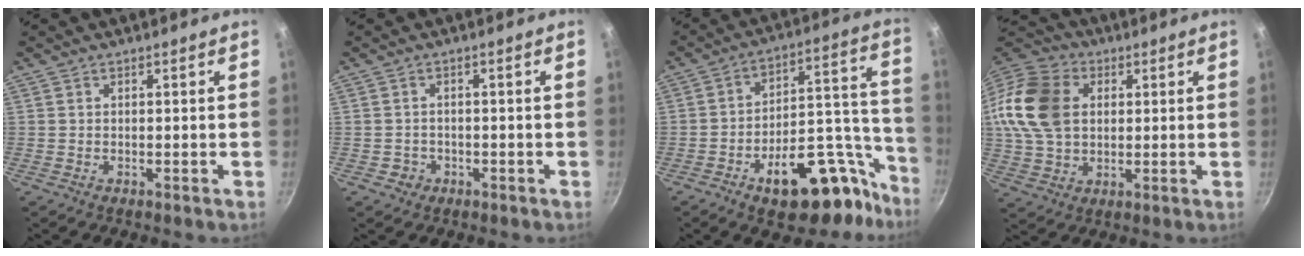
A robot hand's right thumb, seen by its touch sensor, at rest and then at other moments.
{"total": 2.3, "force": [-0.9, 2.0, 0.6], "torque": [-0.002, 0.008, -0.007]}
{"total": 23.6, "force": [-13.4, 11.5, 15.7], "torque": [-0.152, 0.109, -0.188]}
{"total": 18.0, "force": [3.2, 13.3, 11.6], "torque": [-0.215, 0.018, 0.053]}